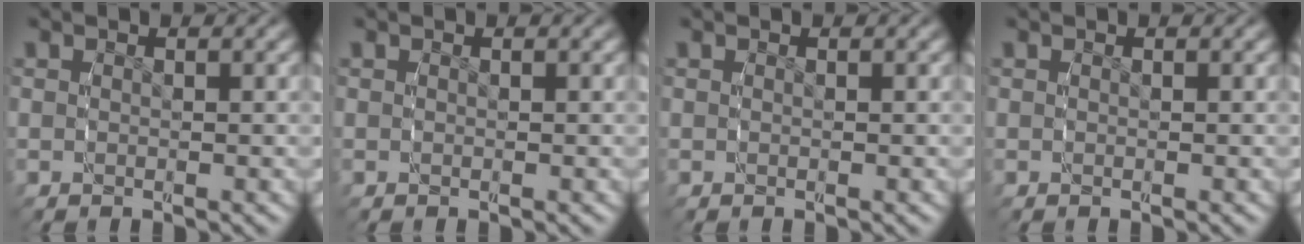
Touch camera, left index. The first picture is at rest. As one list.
[{"total": 0.0}, {"total": 0.0}, {"total": 0.0}]